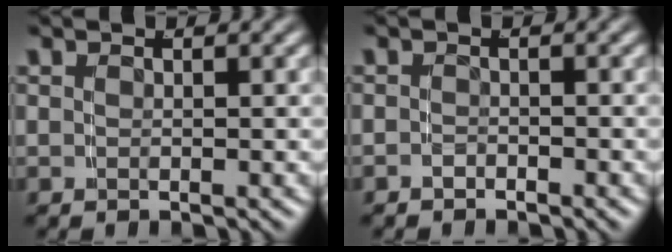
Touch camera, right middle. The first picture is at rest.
{"total": 1.0, "force": [-1.0, 0.1, -0.1], "torque": [-0.002, -0.006, -0.014]}